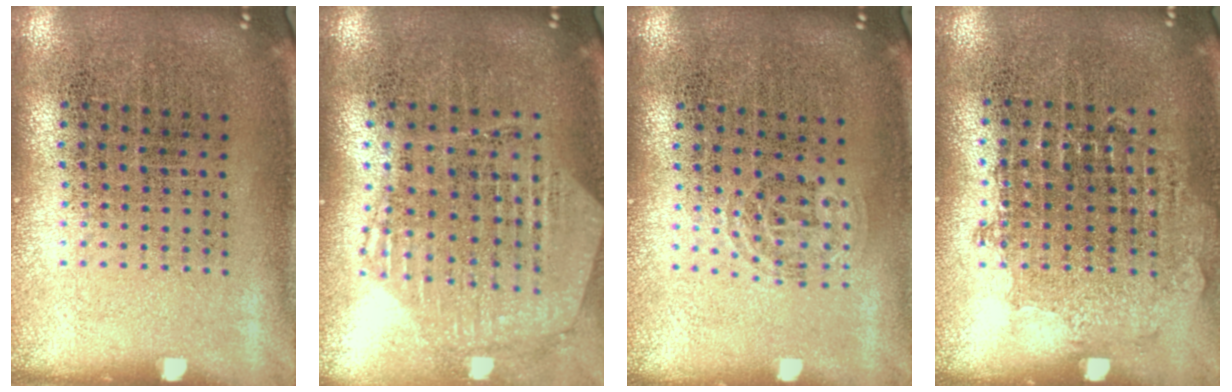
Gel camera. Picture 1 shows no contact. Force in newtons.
{"total": 1.1, "press": 1.1, "slide": 0.2}
{"total": 0.9, "press": 0.6, "slide": 0.6}
{"total": 0.8, "press": 0.8, "slide": 0.3}